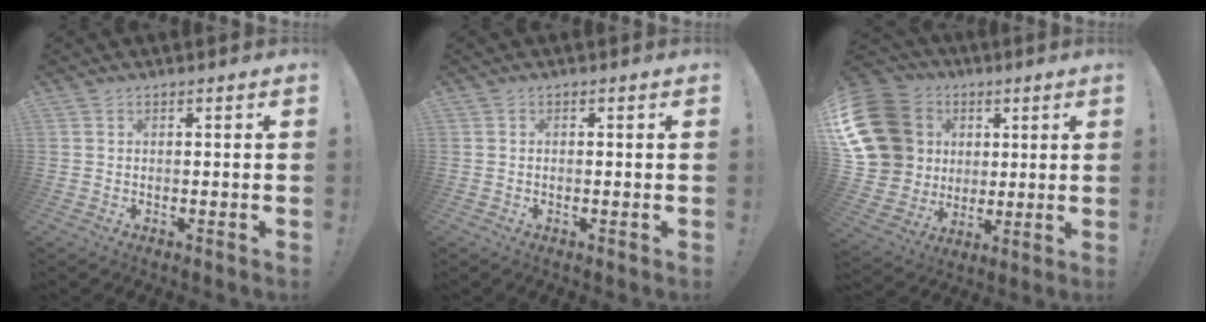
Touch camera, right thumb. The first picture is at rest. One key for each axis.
{"total": 0.0}
{"total": 20.9, "fx": 4.7, "fy": 17.5, "fz": 10.5, "tx": -0.192, "ty": -0.012, "tz": 0.118}